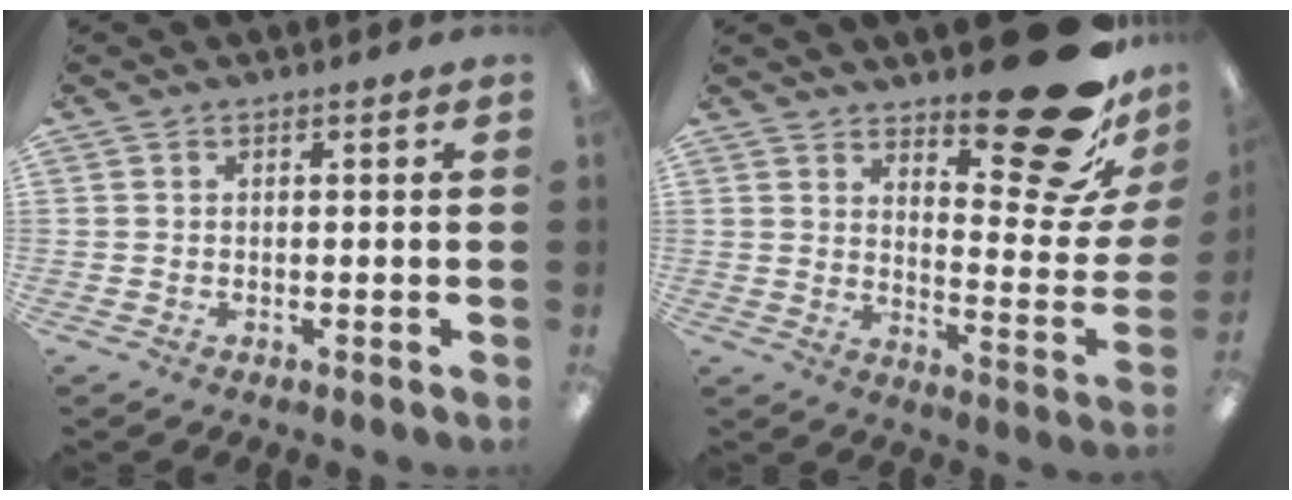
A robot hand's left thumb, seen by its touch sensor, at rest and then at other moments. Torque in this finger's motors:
{"motor_torque": [1.79, 1.07, 1.31, -1.46, 0.07]}